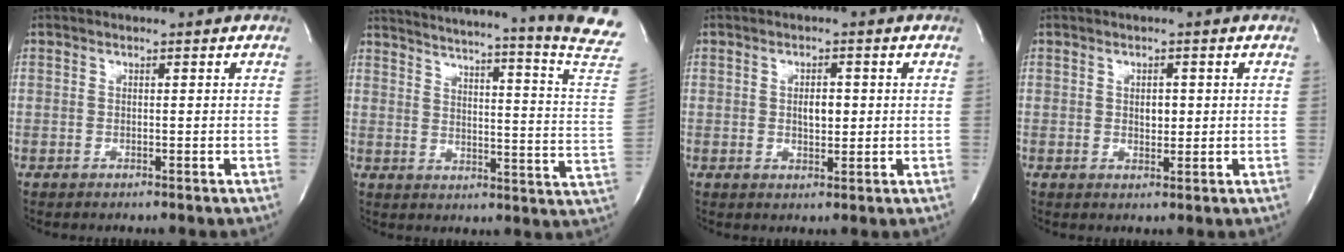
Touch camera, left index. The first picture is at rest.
{"total": 25.7, "force": [23.1, -2.7, 10.9], "torque": [-0.168, -0.117, 0.274]}
{"total": 2.8, "force": [-0.1, 1.3, 2.4], "torque": [-0.040, -0.005, 0.000]}
{"total": 1.8, "force": [0.0, 1.0, 1.5], "torque": [-0.024, -0.007, 0.001]}